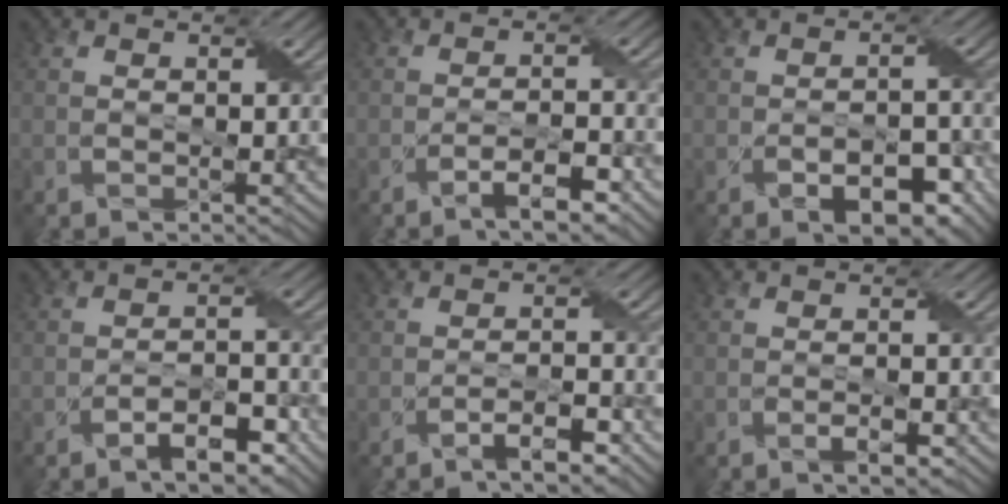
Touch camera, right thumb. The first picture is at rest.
{"total": 3.6, "force": [-2.5, 0.6, 2.5], "torque": [-0.045, 0.009, -0.046]}
{"total": 5.5, "force": [-2.8, 2.9, 3.7], "torque": [-0.051, -0.008, -0.036]}
{"total": 4.3, "force": [-3.1, 1.3, 2.7], "torque": [-0.042, 0.010, -0.051]}
{"total": 3.0, "force": [-2.3, 0.5, 1.9], "torque": [-0.036, 0.009, -0.042]}
{"total": 1.6, "force": [-1.0, 0.3, 1.3], "torque": [-0.022, 0.003, -0.016]}